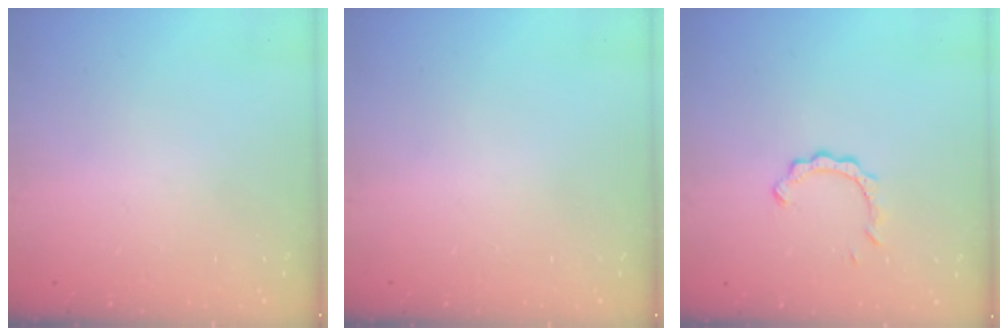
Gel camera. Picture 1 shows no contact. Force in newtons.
{"total": 0.0}
{"total": 4.3, "press": 4.3, "slide": 0.4}